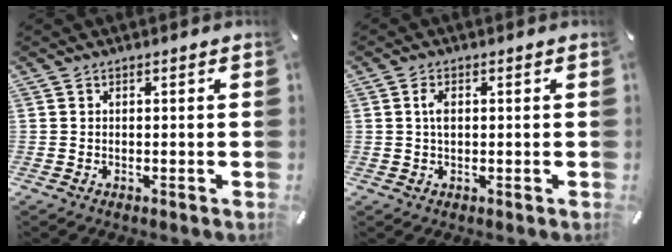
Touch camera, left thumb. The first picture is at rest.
{"total": 2.7, "force": [0.5, 1.4, 2.2], "torque": [-0.039, 0.002, 0.006]}